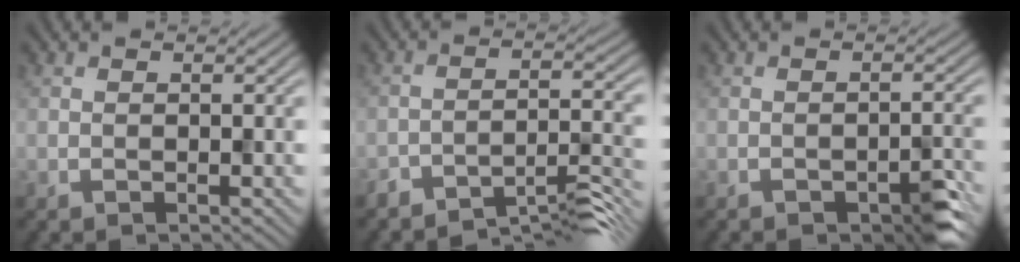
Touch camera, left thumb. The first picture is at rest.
{"total": 6.3, "force": [-5.5, 1.1, 2.8], "torque": [-0.041, 0.006, -0.088]}
{"total": 2.9, "force": [-1.9, 0.8, 2.0], "torque": [-0.027, 0.002, -0.029]}